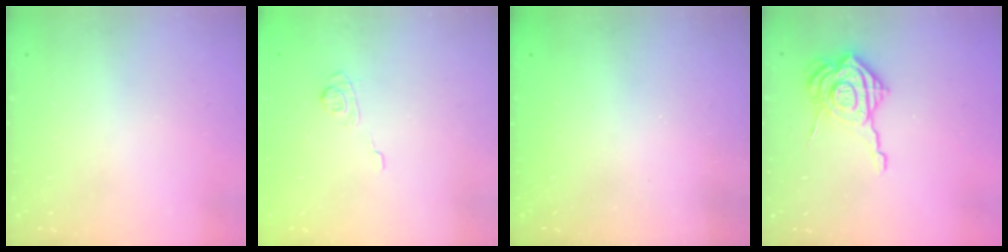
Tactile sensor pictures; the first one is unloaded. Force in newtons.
{"total": 8.2, "press": 8.0, "slide": 1.5}
{"total": 2.3, "press": 2.2, "slide": 0.7}
{"total": 16.2, "press": 16.1, "slide": 1.7}